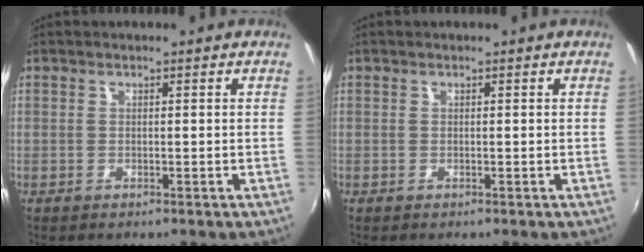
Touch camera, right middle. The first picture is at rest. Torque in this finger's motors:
{"motor_torque": [0.00, 0.00, 0.00, 0.01]}